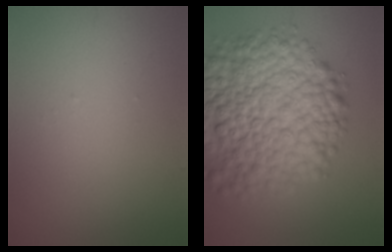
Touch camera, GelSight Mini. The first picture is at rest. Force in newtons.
{"total": 12.4, "press": 12.4, "slide": 0.5}